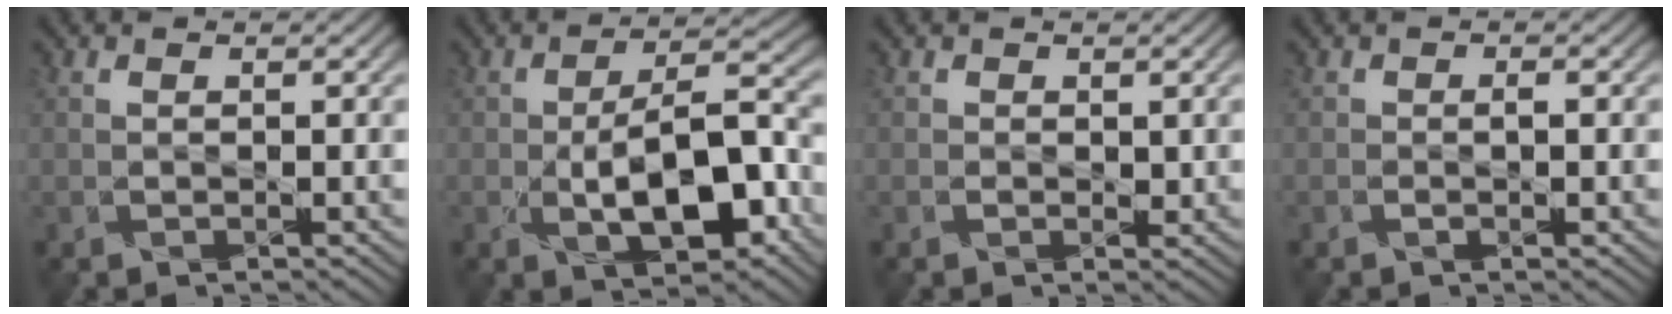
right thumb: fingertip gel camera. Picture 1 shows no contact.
{"total": 9.5, "force": [-2.8, 4.3, 8.0], "torque": [-0.130, -0.006, -0.046]}
{"total": 0.7, "force": [0.1, 0.7, 0.2], "torque": [-0.002, -0.003, 0.002]}
{"total": 1.0, "force": [-0.6, 0.5, 0.7], "torque": [-0.007, -0.005, -0.012]}